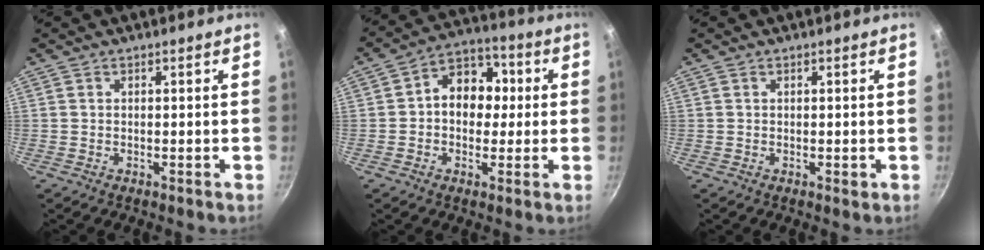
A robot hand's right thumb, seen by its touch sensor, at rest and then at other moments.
{"total": 10.7, "force": [0.7, 8.4, 6.6], "torque": [-0.047, 0.028, -0.007]}
{"total": 0.6, "force": [0.1, 0.3, 0.5], "torque": [-0.006, 0.000, 0.001]}